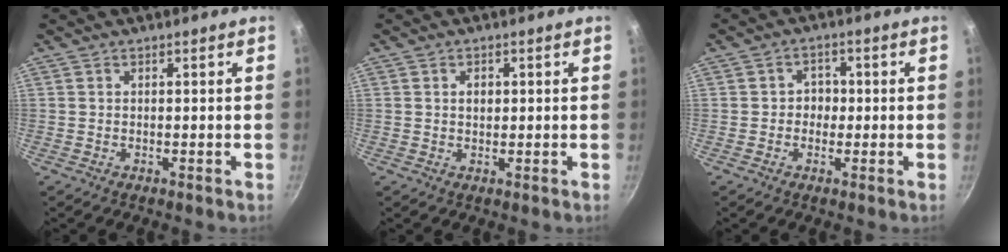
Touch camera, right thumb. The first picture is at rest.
{"total": 1.8, "force": [0.3, 1.4, 1.2], "torque": [-0.011, 0.000, 0.006]}
{"total": 3.2, "force": [-0.4, 2.9, 1.2], "torque": [0.009, 0.007, -0.010]}